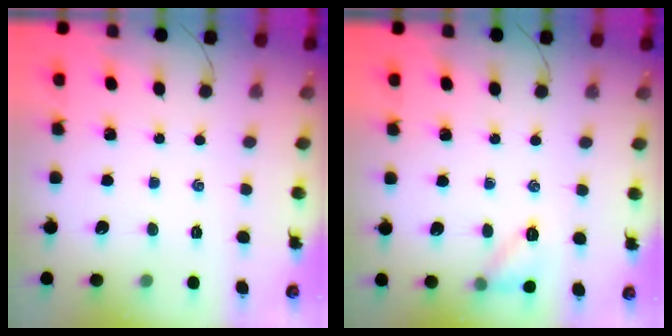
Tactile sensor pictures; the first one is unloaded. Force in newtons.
{"total": 7.6, "press": 7.6, "slide": 0.5}